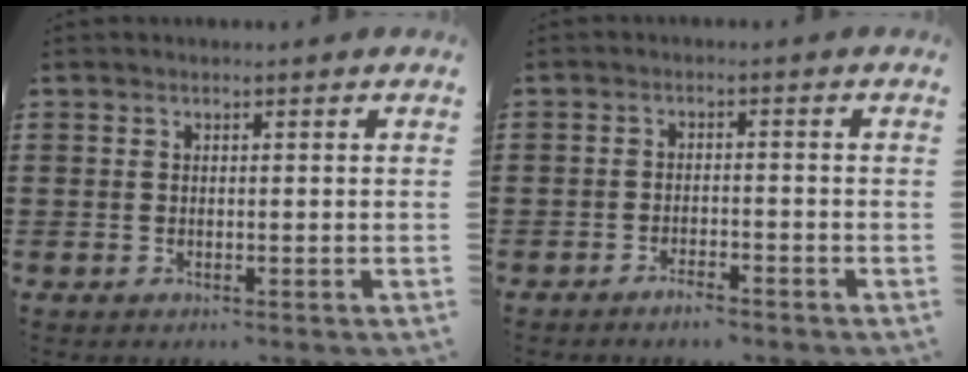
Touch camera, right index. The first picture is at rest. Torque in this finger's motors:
{"motor_torque": [0.03, 0.08, 0.16, 0.00]}